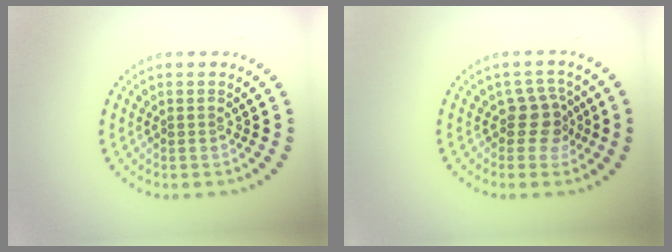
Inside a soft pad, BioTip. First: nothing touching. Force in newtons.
{"total": 2.5, "press": 1.9, "slide": 1.6}